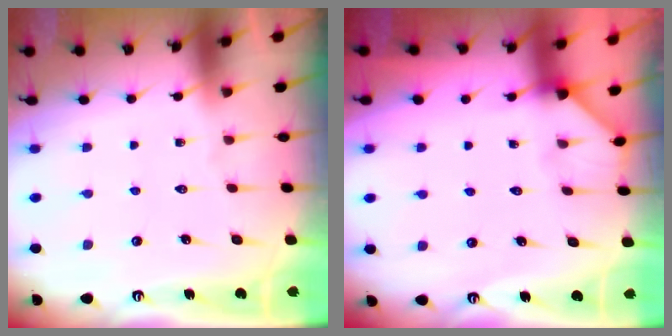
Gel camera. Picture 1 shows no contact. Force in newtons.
{"total": 2.0, "press": 2.0, "slide": 0.3}